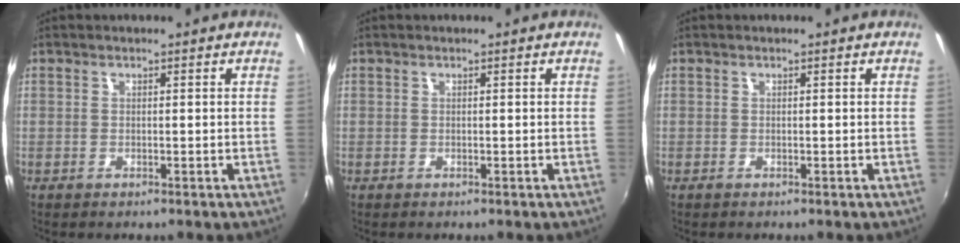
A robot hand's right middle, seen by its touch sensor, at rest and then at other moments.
{"total": 0.0}
{"total": 0.0}